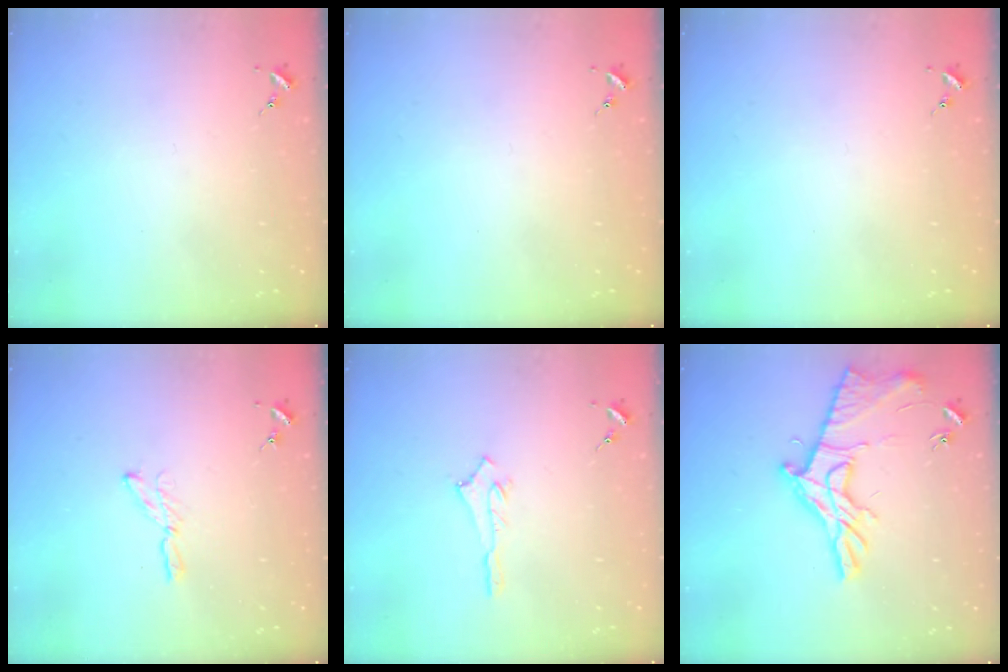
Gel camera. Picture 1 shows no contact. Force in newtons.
{"total": 0.0}
{"total": 0.0}
{"total": 3.9, "press": 3.8, "slide": 0.4}
{"total": 2.5, "press": 2.5, "slide": 0.2}
{"total": 15.3, "press": 15.3, "slide": 0.6}